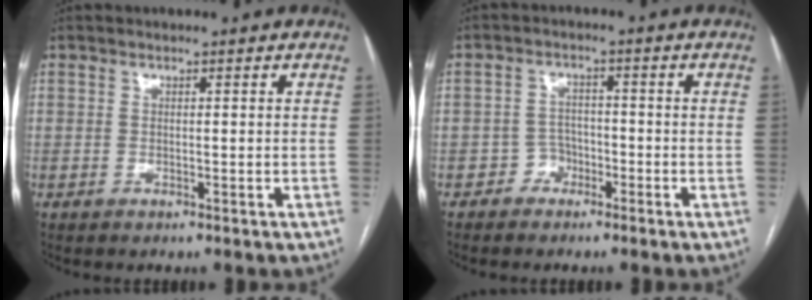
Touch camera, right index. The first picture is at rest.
{"total": 3.0, "force": [-1.6, 2.5, 0.0], "torque": [0.005, 0.014, -0.033]}